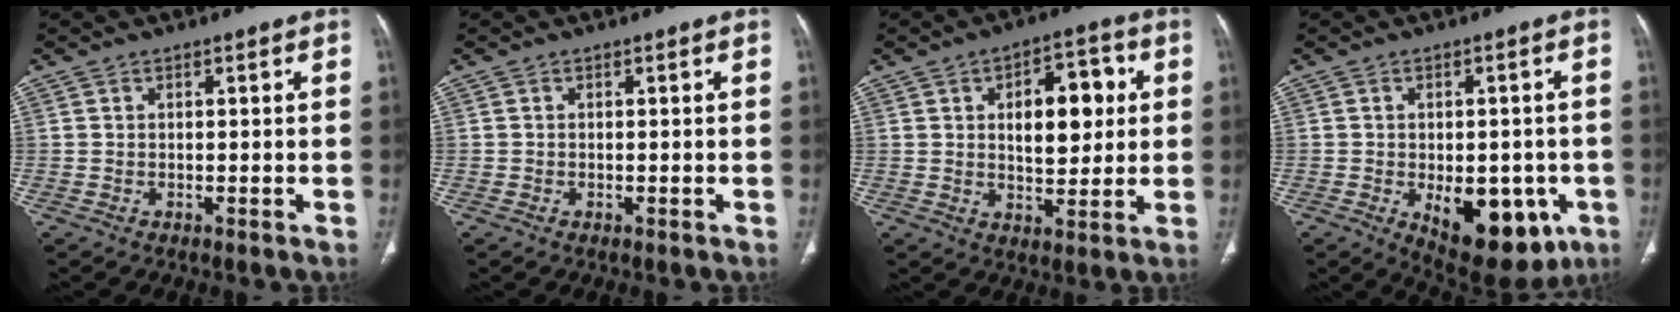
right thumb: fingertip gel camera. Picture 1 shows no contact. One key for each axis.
{"total": 0.0}
{"total": 12.0, "fx": 2.6, "fy": 6.4, "fz": 9.9, "tx": -0.107, "ty": 0.005, "tz": 0.039}
{"total": 15.9, "fx": -5.3, "fy": 8.8, "fz": 12.1, "tx": -0.141, "ty": 0.002, "tz": -0.053}